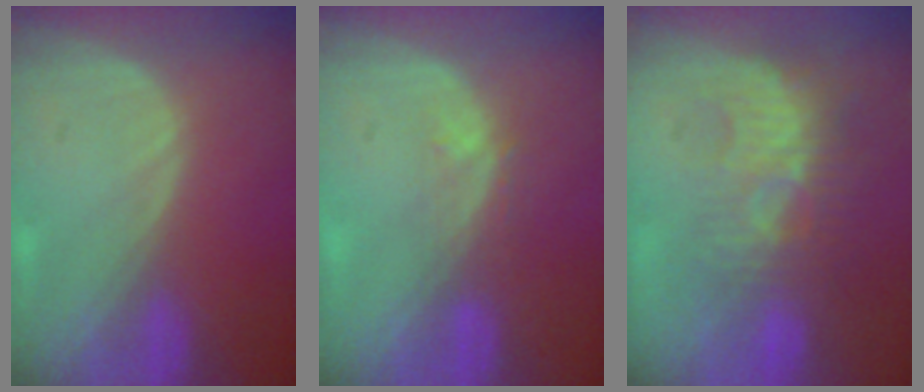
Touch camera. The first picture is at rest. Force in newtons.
{"total": 2.9, "press": 2.4, "slide": 1.7}
{"total": 8.6, "press": 8.1, "slide": 2.9}